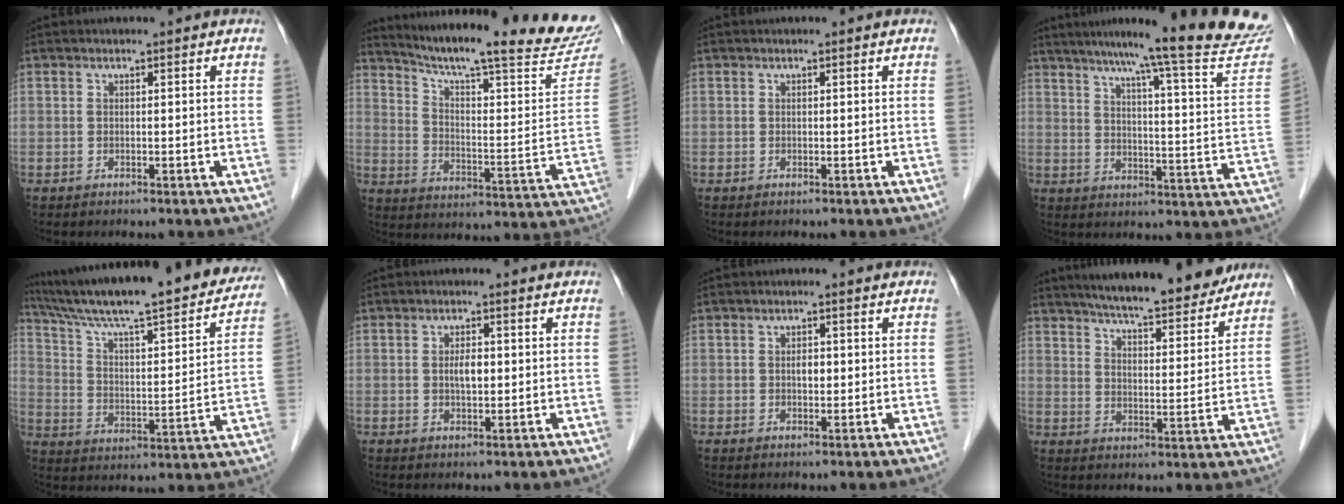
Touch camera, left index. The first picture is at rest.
{"total": 26.4, "force": [23.8, 1.4, 11.5], "torque": [-0.174, -0.071, 0.310]}
{"total": 0.0}
{"total": 24.1, "force": [21.5, -0.4, 10.7], "torque": [-0.152, -0.069, 0.263]}
{"total": 28.0, "force": [24.3, 3.4, 13.6], "torque": [-0.220, -0.019, 0.341]}
{"total": 2.4, "force": [0.2, 1.0, 2.2], "torque": [-0.041, 0.001, 0.003]}
{"total": 1.5, "force": [0.1, 0.8, 1.3], "torque": [-0.019, 0.002, 0.001]}
{"total": 17.9, "force": [15.8, 2.5, 7.9], "torque": [-0.115, 0.002, 0.220]}